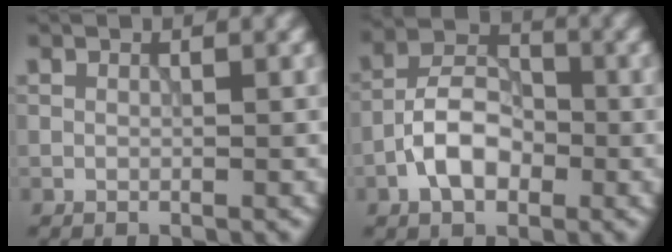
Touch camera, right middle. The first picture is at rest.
{"total": 5.3, "force": [-2.0, 3.2, 3.7], "torque": [-0.063, 0.012, -0.043]}